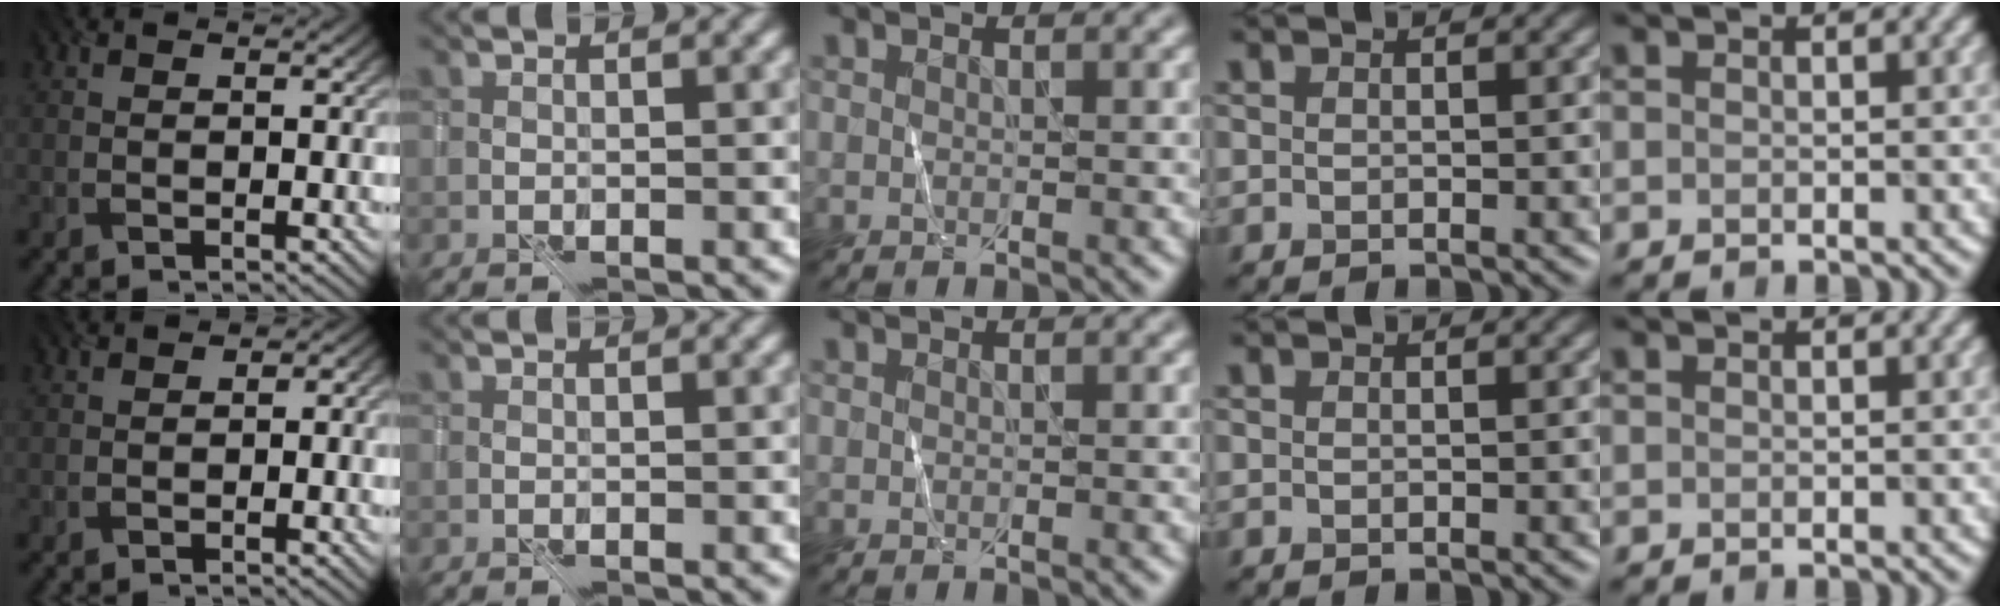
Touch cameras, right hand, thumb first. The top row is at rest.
{"thumb": {"total": 2.0, "force": [-1.0, 1.6, 0.7], "torque": [-0.002, -0.008, -0.012]}}